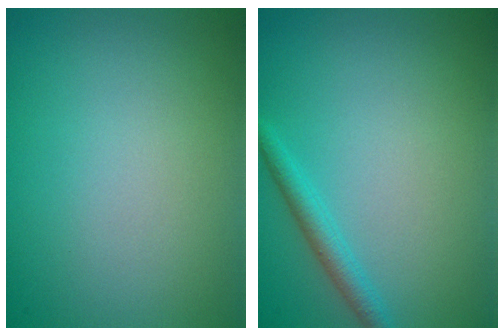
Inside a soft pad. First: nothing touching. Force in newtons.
{"total": 1.9, "press": 1.9, "slide": 0.1}